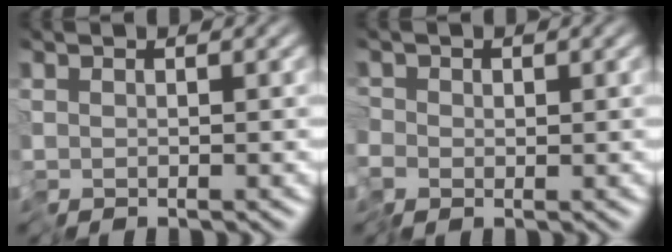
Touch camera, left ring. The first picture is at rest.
{"total": 1.8, "force": [-0.6, 1.6, 0.5], "torque": [-0.018, -0.002, -0.017]}